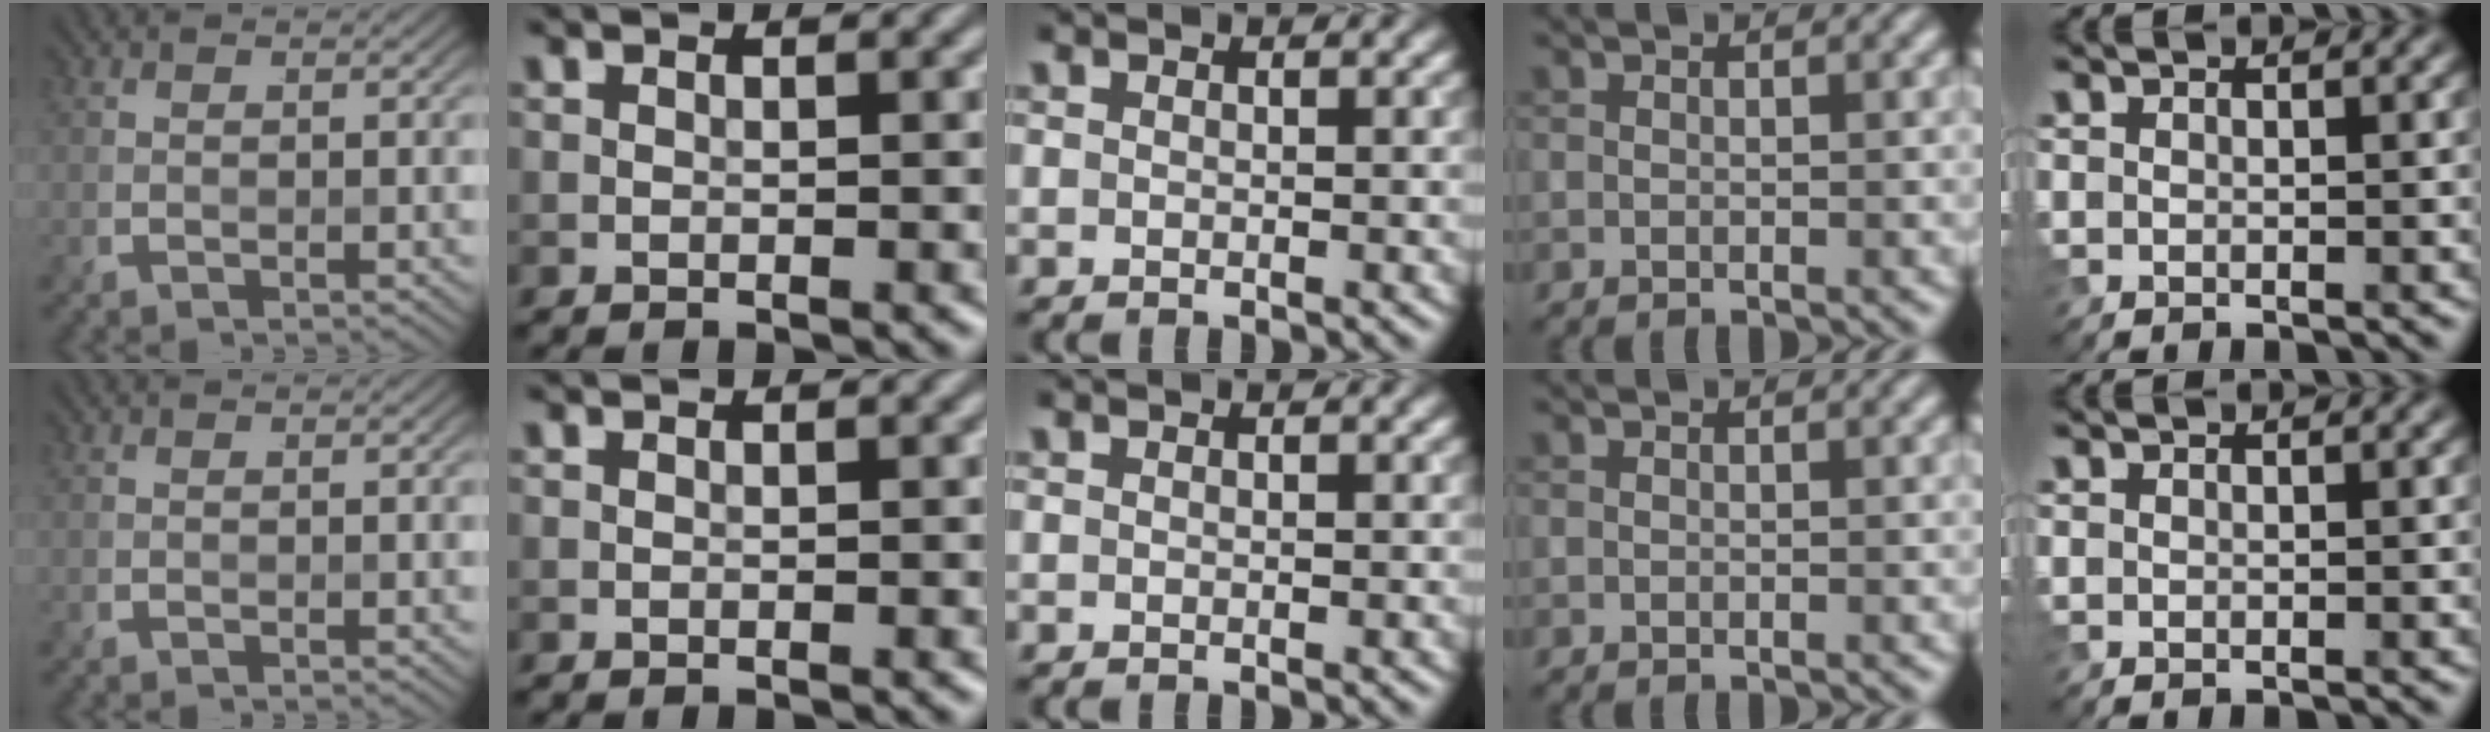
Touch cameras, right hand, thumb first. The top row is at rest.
{}